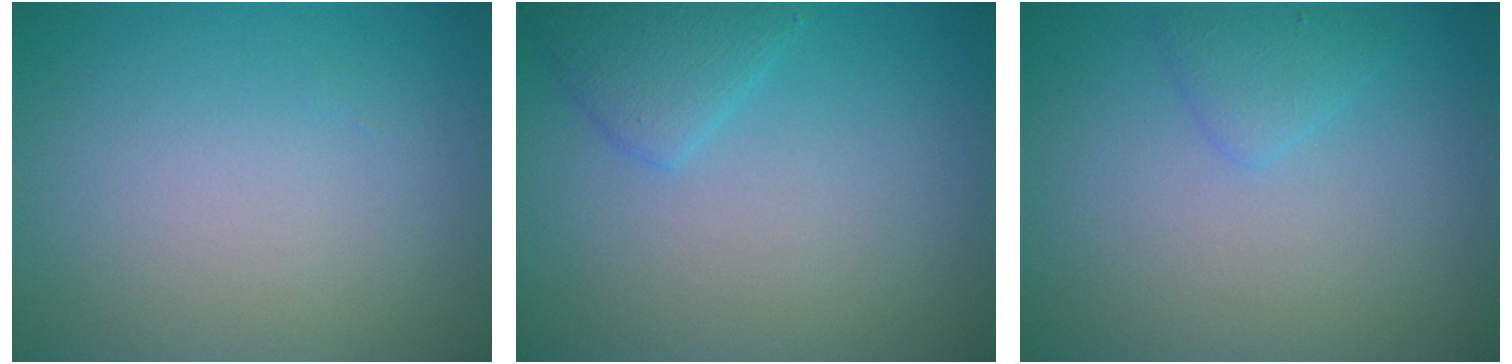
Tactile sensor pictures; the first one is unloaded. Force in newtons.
{"total": 2.2, "press": 2.2, "slide": 0.2}
{"total": 1.5, "press": 1.5, "slide": 0.1}